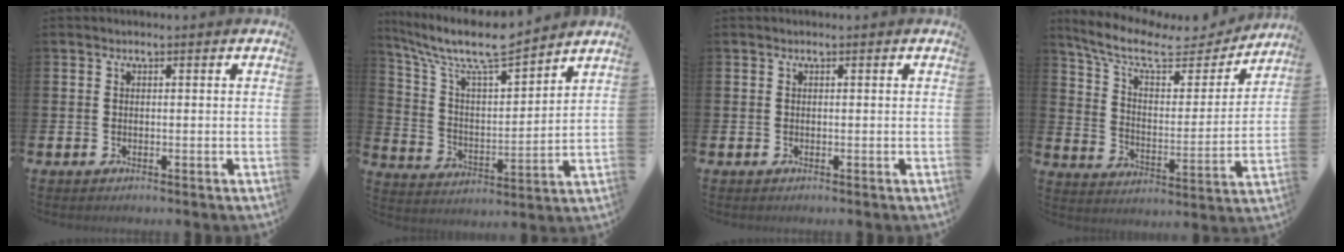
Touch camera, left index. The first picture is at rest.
{"total": 10.1, "force": [9.0, 1.8, 4.3], "torque": [-0.118, -0.059, 0.153]}
{"total": 0.0}
{"total": 10.1, "force": [8.4, 3.2, 4.5], "torque": [-0.110, -0.052, 0.138]}